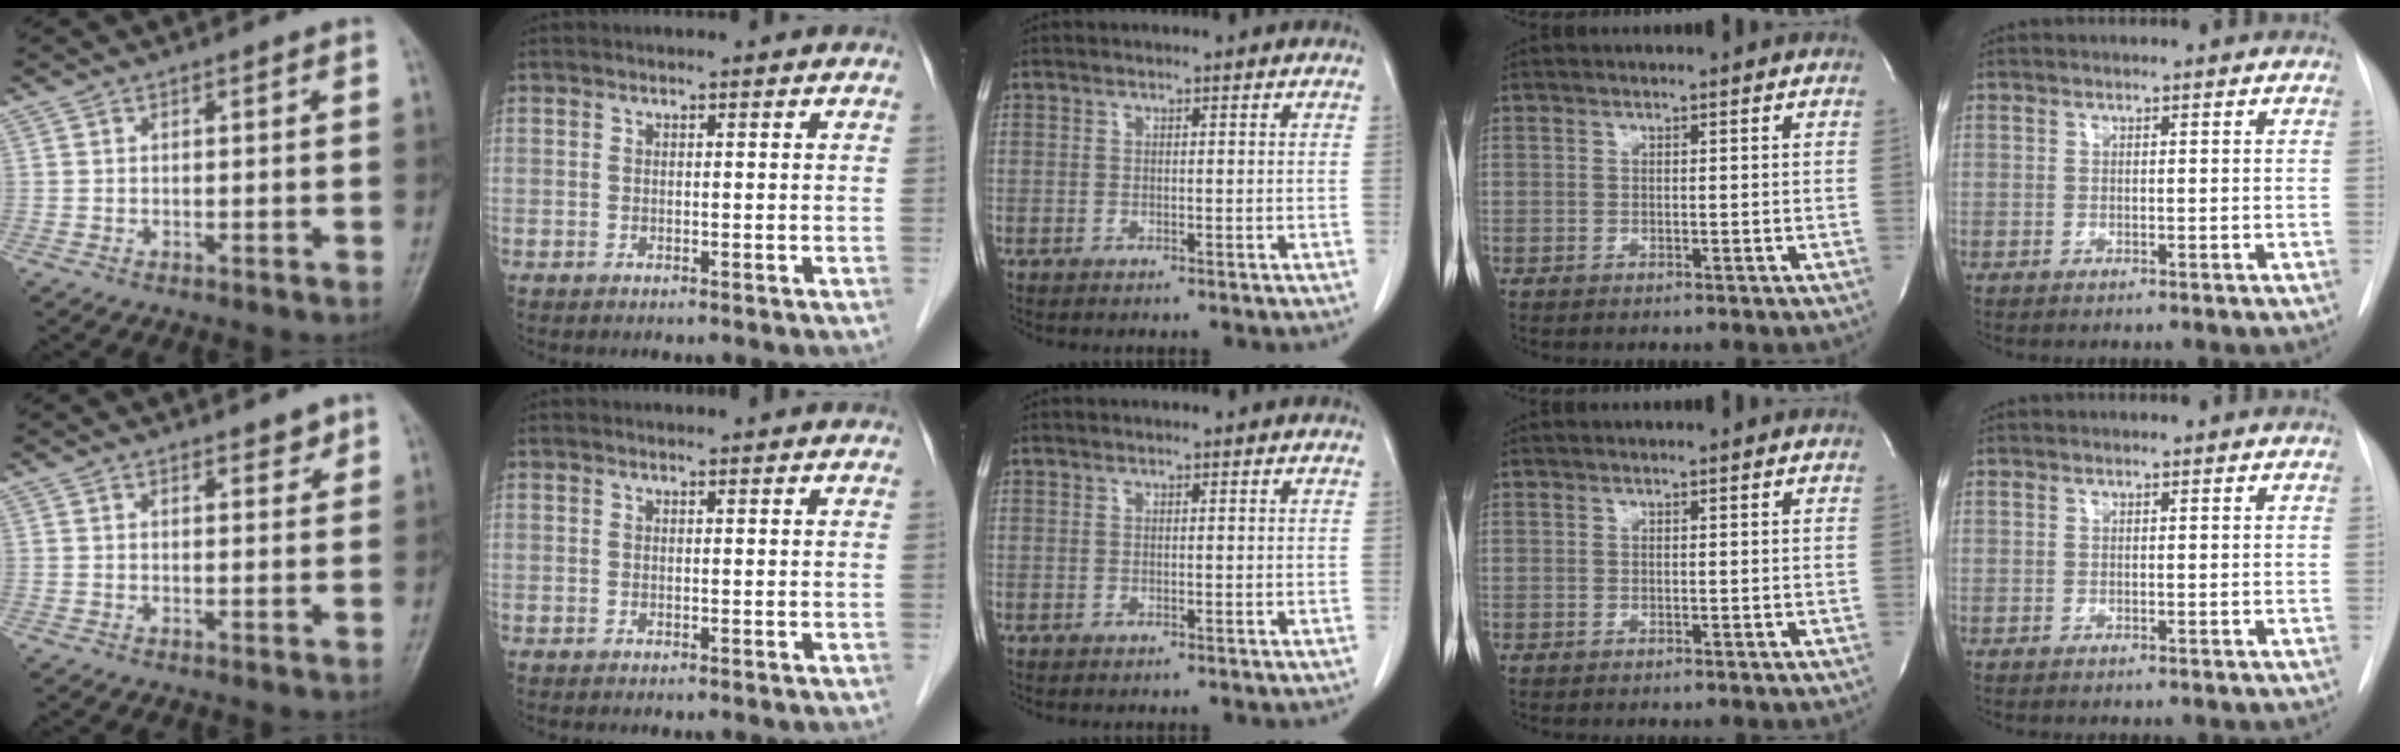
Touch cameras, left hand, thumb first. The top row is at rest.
{"thumb": {"total": 2.3, "force": [1.8, 1.0, 0.9], "torque": [0.002, -0.012, 0.023]}, "index": {"total": 2.1, "force": [2.1, 0.0, 0.3], "torque": [-0.008, 0.009, 0.024]}}